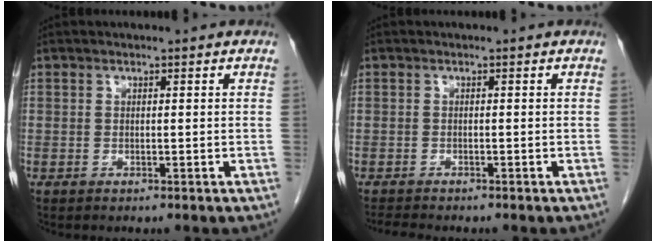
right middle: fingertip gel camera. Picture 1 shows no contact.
{"total": 2.4, "force": [-2.3, 0.3, 0.9], "torque": [-0.016, -0.008, -0.035]}